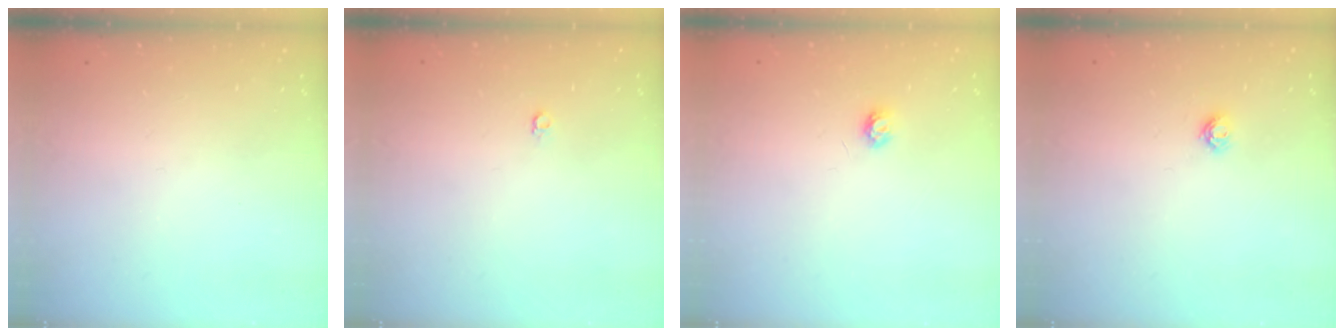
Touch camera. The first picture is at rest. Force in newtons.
{"total": 3.5, "press": 3.4, "slide": 0.3}
{"total": 3.4, "press": 3.4, "slide": 0.3}
{"total": 3.5, "press": 3.4, "slide": 0.4}